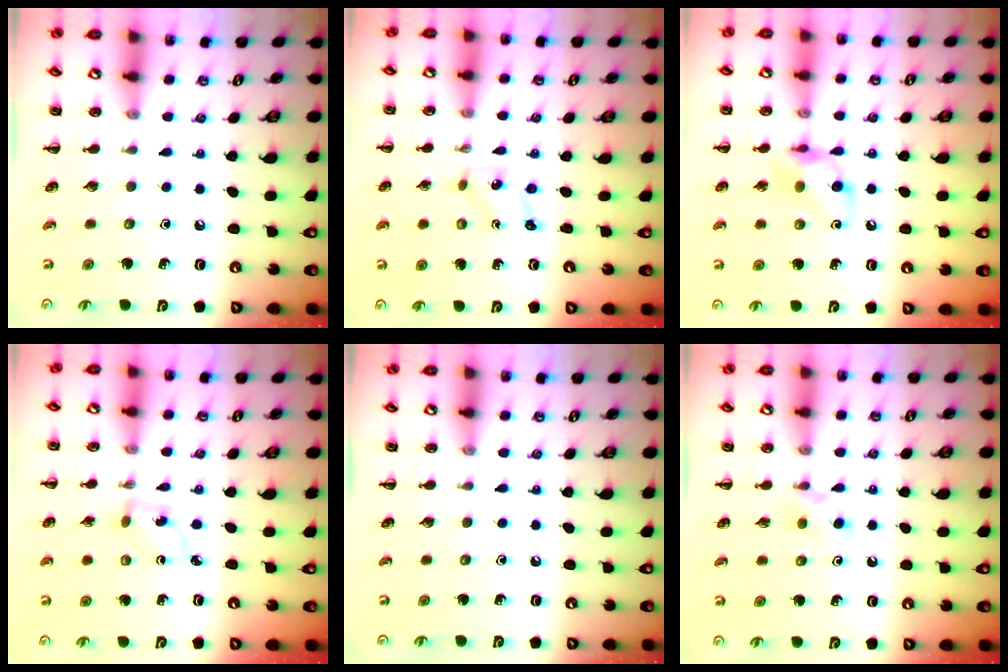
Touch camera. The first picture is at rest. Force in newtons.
{"total": 0.8, "press": 0.8, "slide": 0.3}
{"total": 9.3, "press": 9.3, "slide": 0.7}
{"total": 2.2, "press": 2.0, "slide": 1.0}
{"total": 0.0}
{"total": 2.9, "press": 2.7, "slide": 1.1}